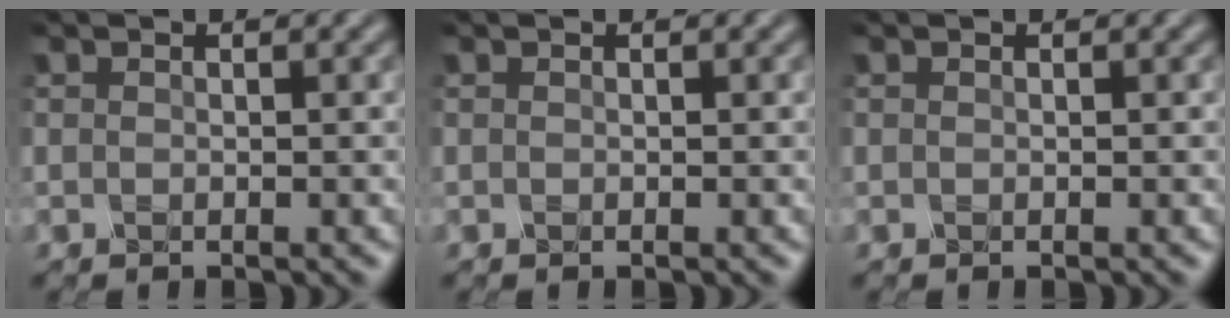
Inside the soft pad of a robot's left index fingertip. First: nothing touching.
{"total": 0.0}
{"total": 0.0}